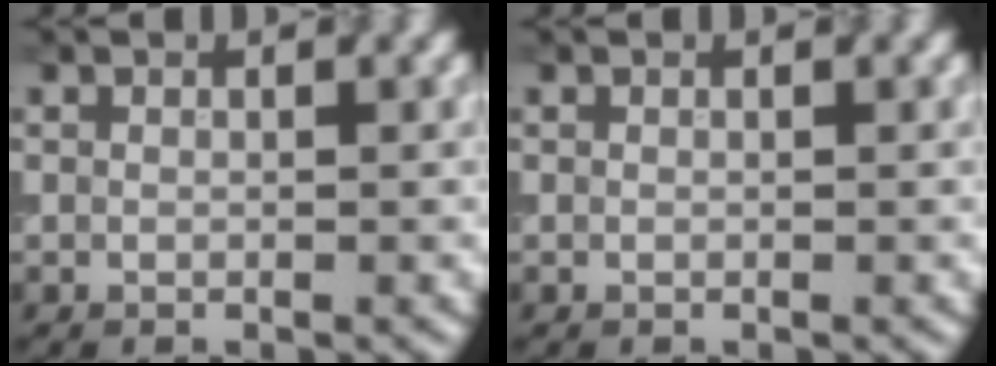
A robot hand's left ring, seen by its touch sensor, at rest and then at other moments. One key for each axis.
{"total": 0.0}